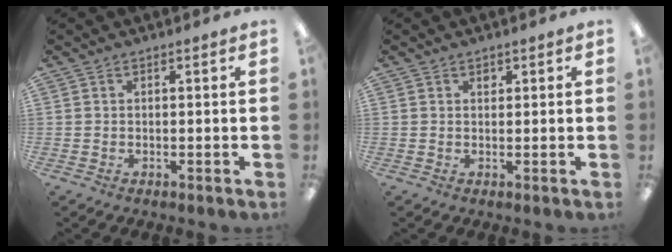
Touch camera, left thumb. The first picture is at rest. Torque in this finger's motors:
{"motor_torque": [0.10, 0.02, -0.19, 0.07, 0.06]}